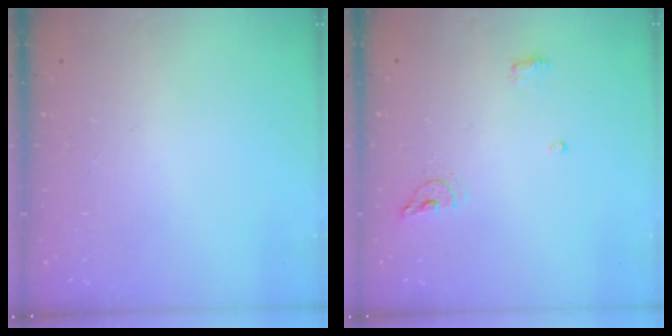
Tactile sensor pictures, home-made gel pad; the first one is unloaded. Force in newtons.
{"total": 6.2, "press": 6.0, "slide": 1.4}